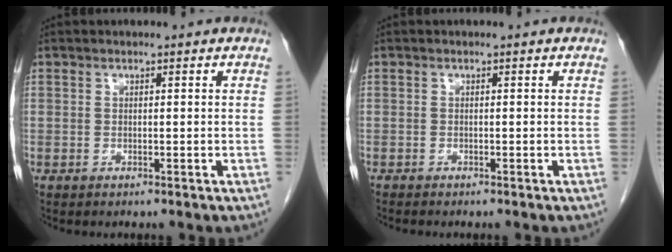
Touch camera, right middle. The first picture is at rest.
{"total": 0.7, "force": [-0.6, 0.0, 0.3], "torque": [-0.005, -0.003, -0.009]}